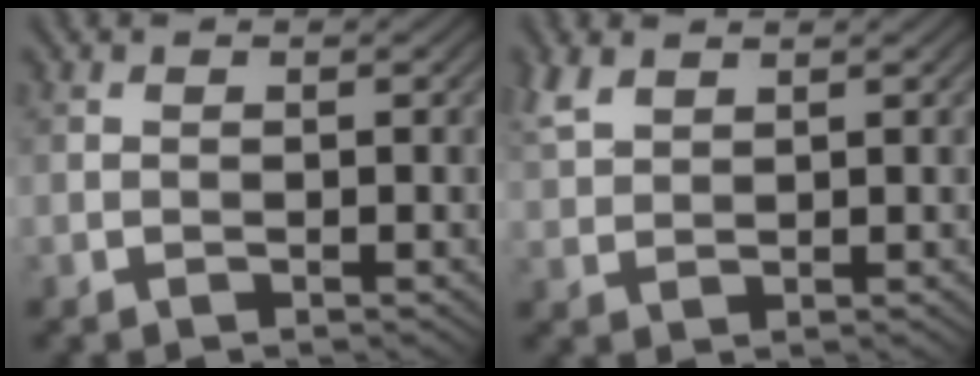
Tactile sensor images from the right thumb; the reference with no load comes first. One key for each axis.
{"total": 3.4, "fx": 2.5, "fy": 1.4, "fz": 1.9, "tx": -0.055, "ty": 0.008, "tz": 0.058}